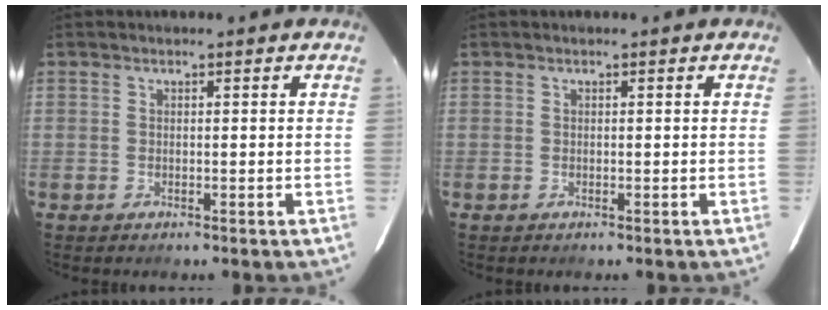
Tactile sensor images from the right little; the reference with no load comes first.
{"total": 0.0}